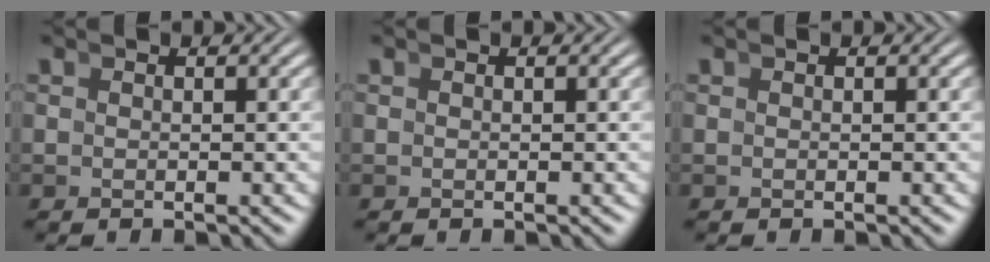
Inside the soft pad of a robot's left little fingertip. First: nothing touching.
{"total": 0.0}
{"total": 0.0}